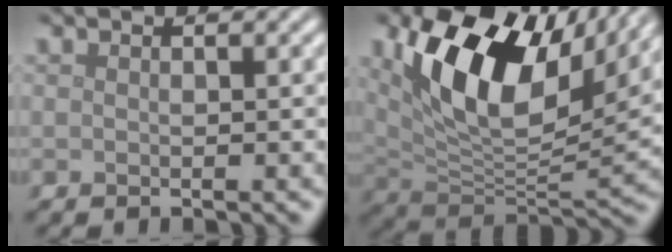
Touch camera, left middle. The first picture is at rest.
{"total": 13.4, "force": [5.9, 6.8, 9.9], "torque": [-0.181, 0.007, 0.109]}